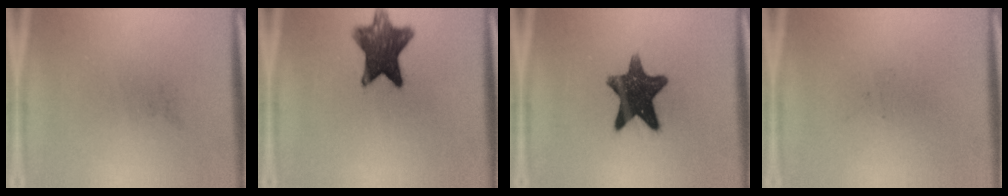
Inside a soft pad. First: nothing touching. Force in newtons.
{"total": 10.0}
{"total": 12.5}
{"total": 0.0}